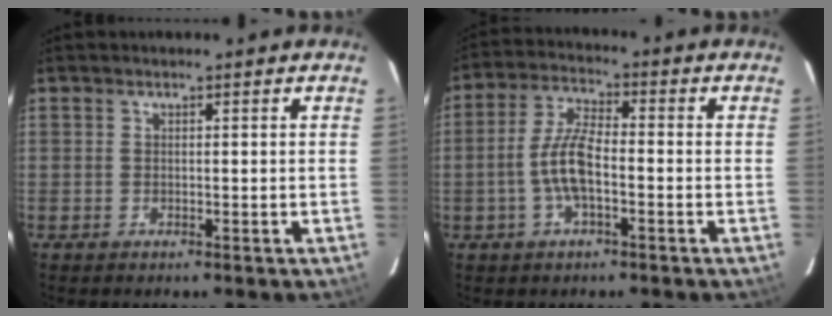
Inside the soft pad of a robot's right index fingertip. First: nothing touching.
{"total": 7.7, "force": [-2.1, 2.5, 7.0], "torque": [-0.145, 0.009, -0.042]}